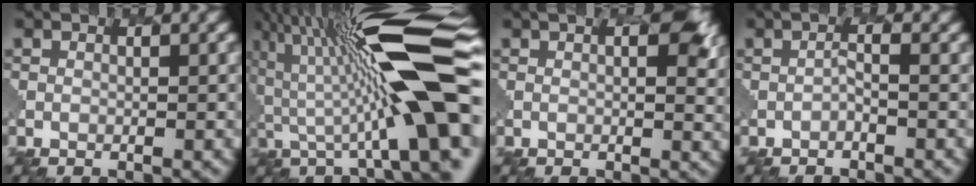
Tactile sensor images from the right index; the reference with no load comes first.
{"total": 11.4, "force": [1.3, 1.3, 11.3], "torque": [-0.202, 0.032, -0.011]}
{"total": 1.6, "force": [1.6, -0.2, -0.1], "torque": [-0.001, 0.019, 0.000]}
{"total": 1.3, "force": [-0.7, -0.4, -1.0], "torque": [-0.021, 0.004, -0.033]}